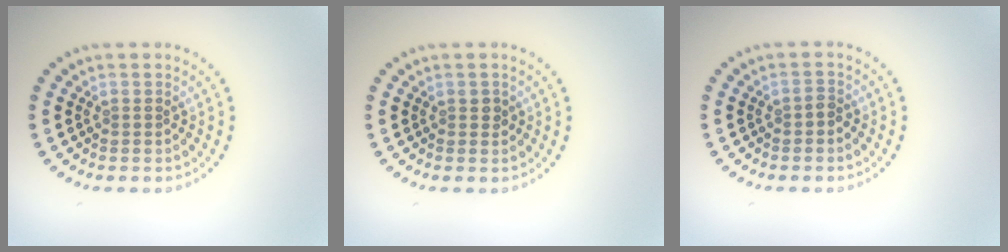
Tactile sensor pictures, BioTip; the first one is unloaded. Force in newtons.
{"total": 0.8, "press": 0.8, "slide": 0.3}
{"total": 0.8, "press": 0.7, "slide": 0.4}